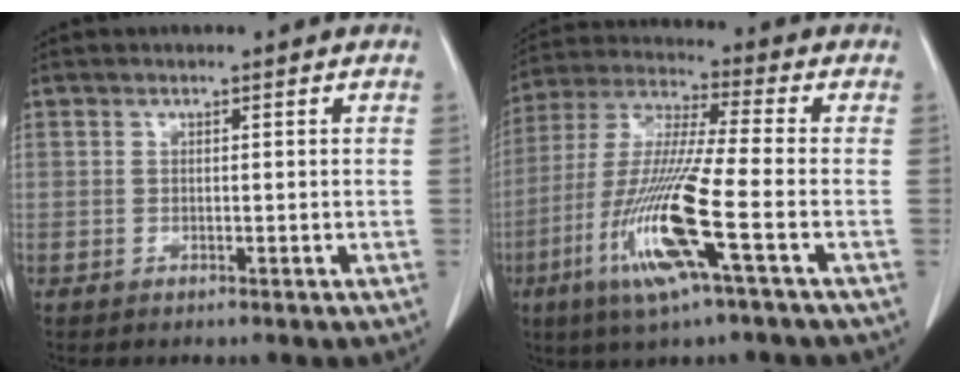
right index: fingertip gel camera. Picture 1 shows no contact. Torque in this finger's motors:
{"motor_torque": [2.14, 0.00, 0.49, 0.21]}